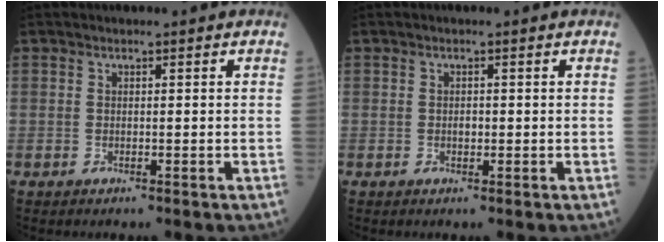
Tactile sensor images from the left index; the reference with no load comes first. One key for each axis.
{"total": 1.0, "fx": -0.1, "fy": 0.6, "fz": 0.7, "tx": -0.015, "ty": 0.001, "tz": -0.001}